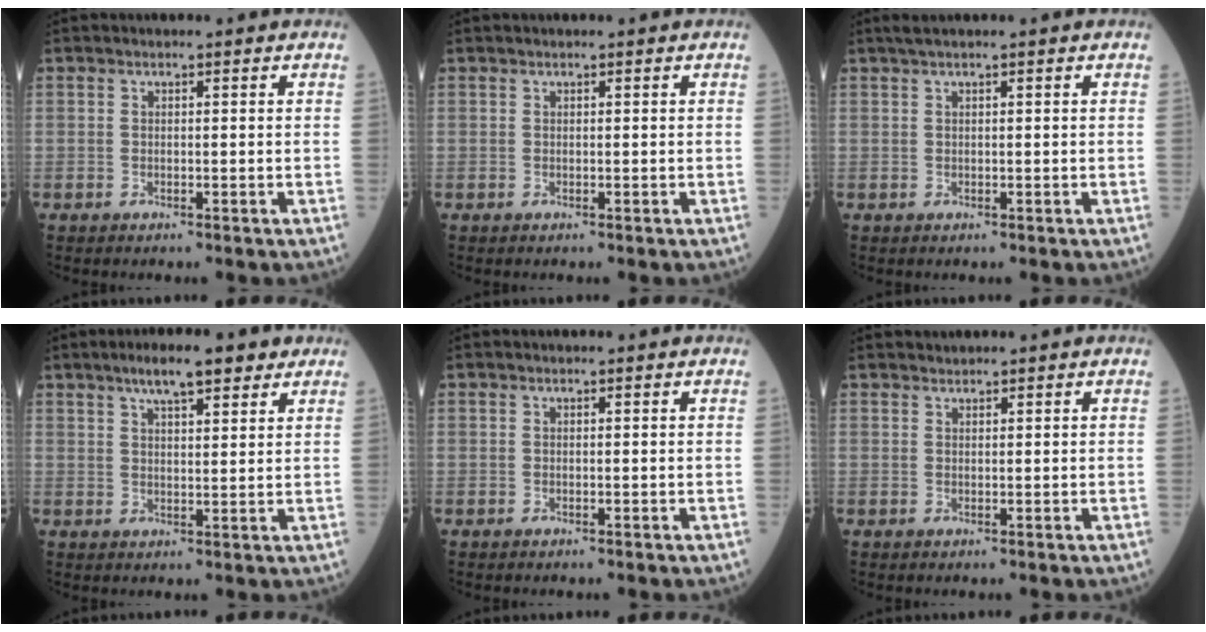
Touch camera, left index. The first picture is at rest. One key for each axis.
{"total": 0.0}
{"total": 1.4, "fx": 0.9, "fy": -0.2, "fz": 1.1, "tx": -0.028, "ty": 0.016, "tz": 0.020}
{"total": 7.1, "fx": 4.9, "fy": 1.8, "fz": 4.8, "tx": -0.082, "ty": 0.020, "tz": 0.077}
{"total": 0.0}
{"total": 0.7, "fx": 0.7, "fy": 0.0, "fz": -0.1, "tx": -0.007, "ty": 0.007, "tz": 0.016}